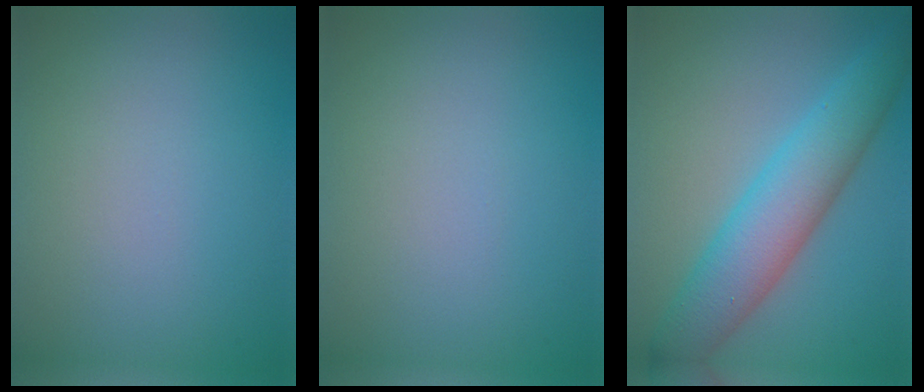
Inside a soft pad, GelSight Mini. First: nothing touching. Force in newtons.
{"total": 0.0}
{"total": 6.7, "press": 6.7, "slide": 0.1}